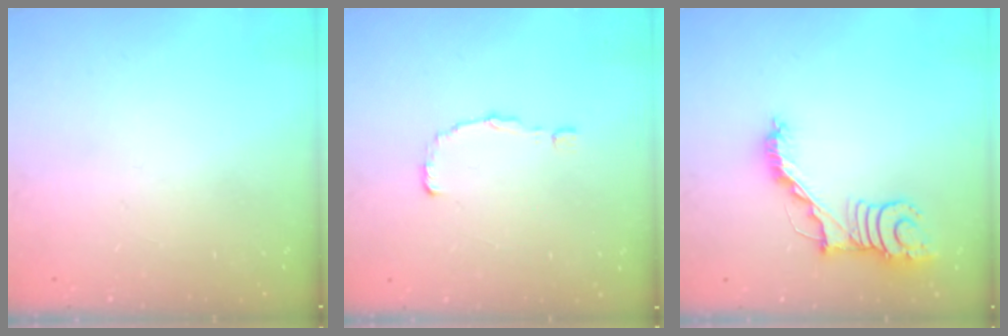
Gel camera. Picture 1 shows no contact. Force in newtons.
{"total": 0.7, "press": 0.7, "slide": 0.0}
{"total": 12.4, "press": 12.4, "slide": 1.2}